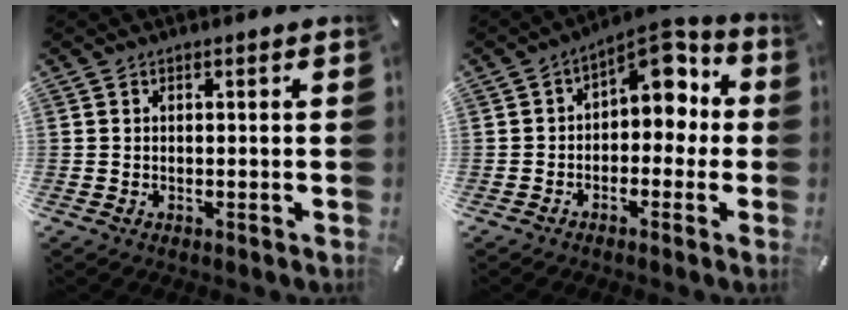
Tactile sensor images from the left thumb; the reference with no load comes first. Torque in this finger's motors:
{"motor_torque": [0.13, 0.58, 0.57, -0.49, 0.16]}